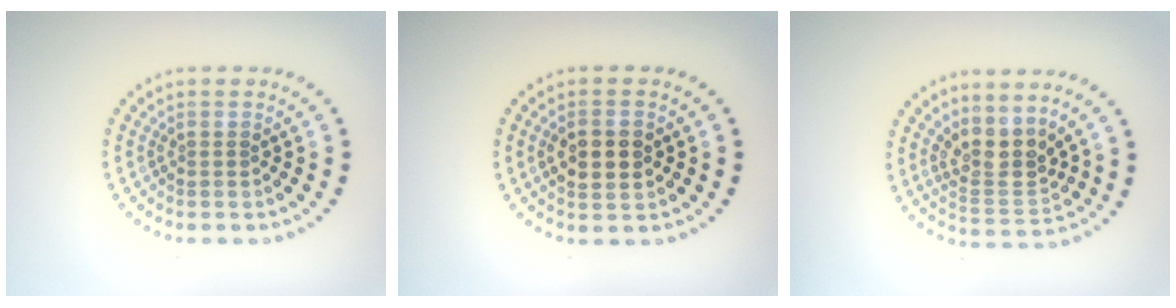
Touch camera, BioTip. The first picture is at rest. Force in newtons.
{"total": 3.7, "press": 3.7, "slide": 0.3}
{"total": 3.2, "press": 2.6, "slide": 1.9}